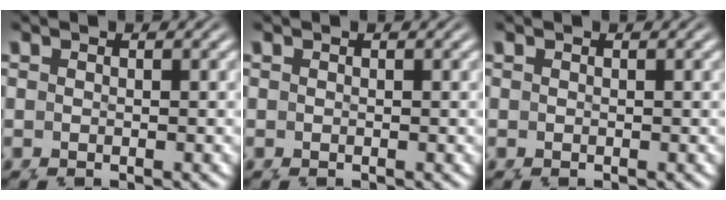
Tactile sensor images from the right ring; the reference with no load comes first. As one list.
[{"total": 0.0}, {"total": 0.0}]